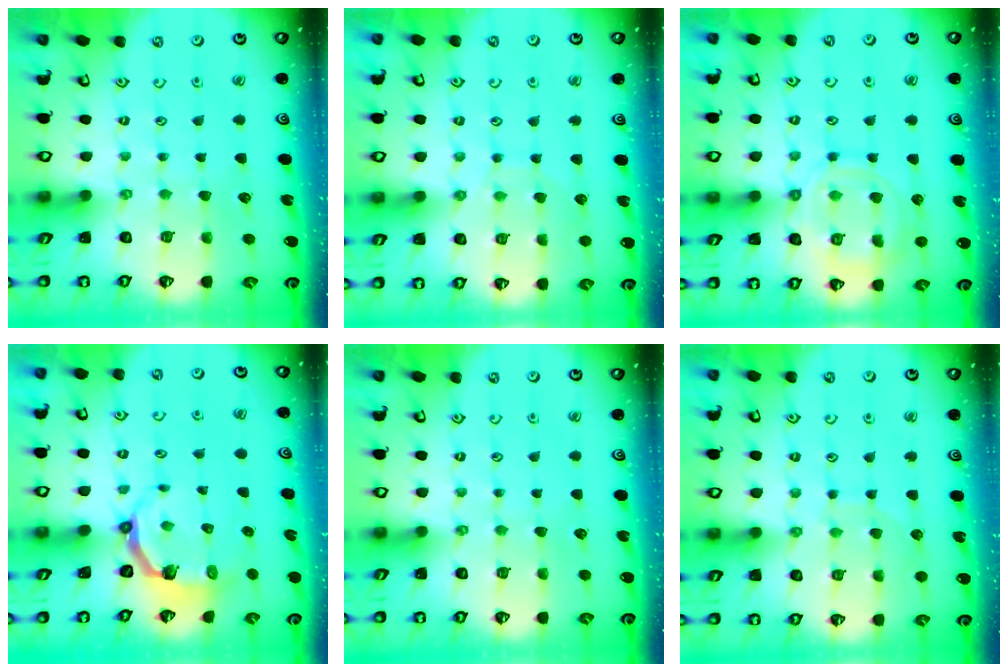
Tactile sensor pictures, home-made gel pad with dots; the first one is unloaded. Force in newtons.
{"total": 6.3, "press": 6.3, "slide": 0.6}
{"total": 11.8, "press": 11.8, "slide": 1.1}
{"total": 4.8, "press": 3.3, "slide": 3.4}
{"total": 0.0}
{"total": 5.7, "press": 5.7, "slide": 0.6}